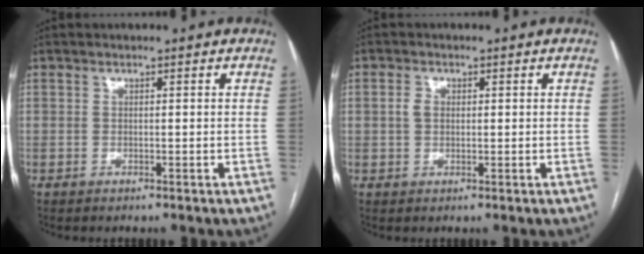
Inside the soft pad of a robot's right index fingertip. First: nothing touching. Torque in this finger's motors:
{"motor_torque": [0.14, 0.04, 0.04, 0.03]}